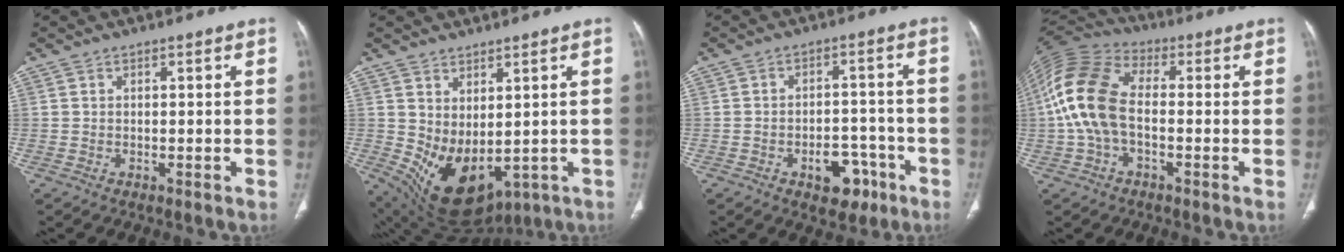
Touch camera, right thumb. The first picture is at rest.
{"total": 12.0, "force": [-0.4, 7.0, 9.8], "torque": [-0.157, -0.016, 0.033]}
{"total": 7.5, "force": [-4.0, 4.7, 4.4], "torque": [-0.033, 0.035, -0.049]}
{"total": 14.1, "force": [-0.9, 8.5, 11.3], "torque": [-0.246, 0.032, -0.023]}